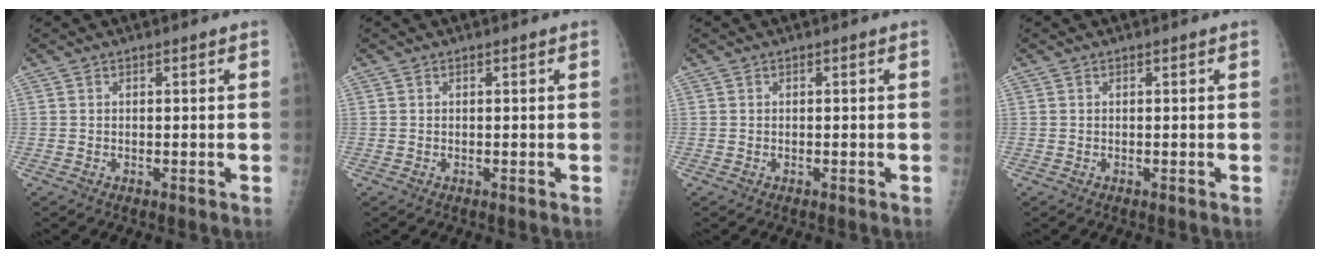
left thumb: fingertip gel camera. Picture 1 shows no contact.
{"total": 0.0}
{"total": 0.0}
{"total": 0.0}